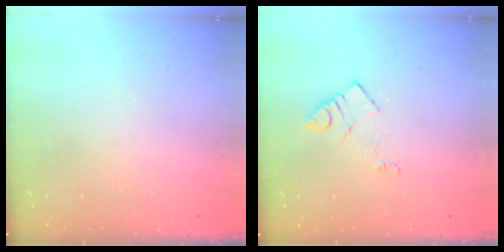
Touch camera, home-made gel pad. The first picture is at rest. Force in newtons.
{"total": 5.7, "press": 5.7, "slide": 0.6}